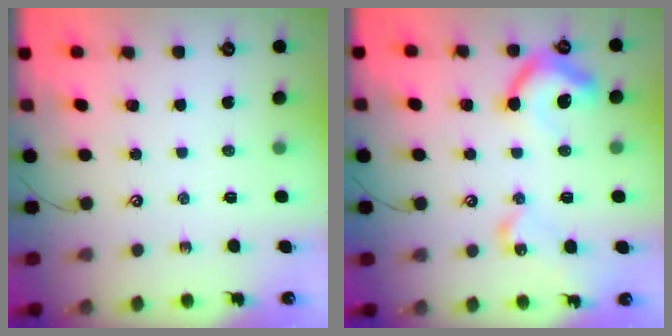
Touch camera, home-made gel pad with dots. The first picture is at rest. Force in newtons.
{"total": 14.2, "press": 14.1, "slide": 1.4}